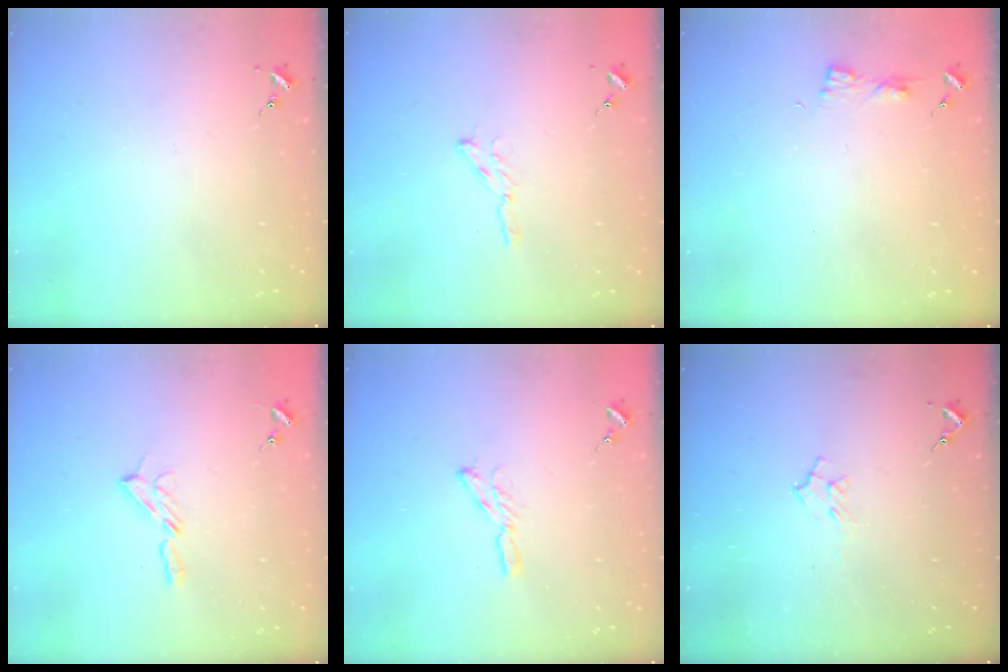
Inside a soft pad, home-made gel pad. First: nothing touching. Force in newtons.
{"total": 2.9, "press": 2.9, "slide": 0.3}
{"total": 2.9, "press": 2.8, "slide": 0.3}
{"total": 3.7, "press": 3.7, "slide": 0.3}
{"total": 5.7, "press": 5.7, "slide": 0.3}
{"total": 6.5, "press": 6.4, "slide": 1.3}